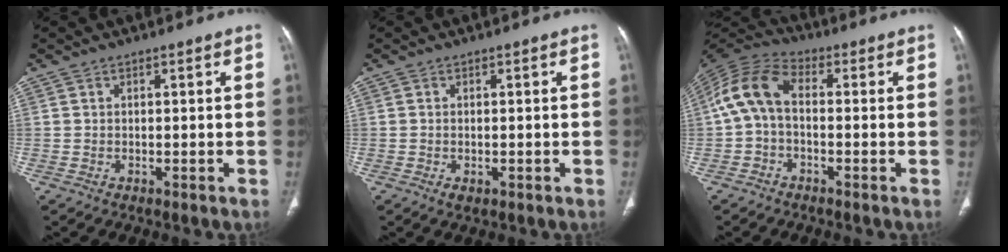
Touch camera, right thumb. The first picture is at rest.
{"total": 1.3, "force": [-0.4, 0.8, 1.0], "torque": [-0.019, -0.001, -0.004]}
{"total": 9.7, "force": [-0.3, 5.9, 7.7], "torque": [-0.152, 0.030, -0.019]}